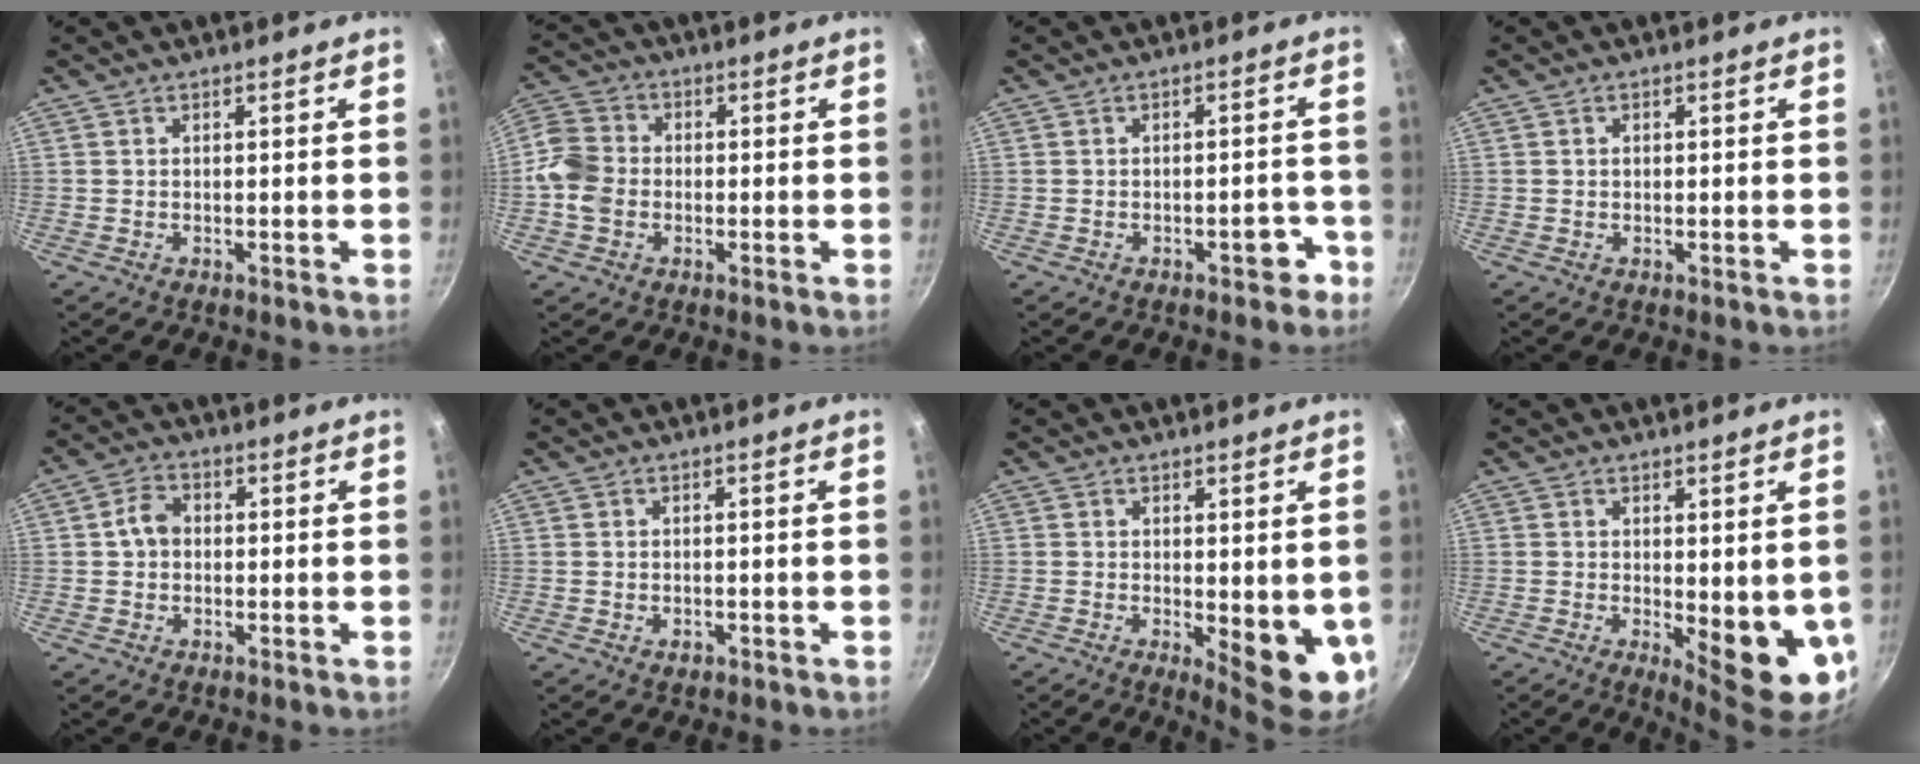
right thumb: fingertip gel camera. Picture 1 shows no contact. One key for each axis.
{"total": 8.0, "fx": -1.5, "fy": 6.6, "fz": 4.3, "tx": -0.068, "ty": 0.016, "tz": -0.048}
{"total": 3.7, "fx": -2.2, "fy": 1.9, "fz": 2.4, "tx": -0.009, "ty": 0.030, "tz": -0.018}
{"total": 0.8, "fx": 0.1, "fy": 0.7, "fz": 0.4, "tx": -0.005, "ty": 0.005, "tz": 0.001}
{"total": 4.5, "fx": 0.1, "fy": 3.6, "fz": 2.6, "tx": -0.031, "ty": 0.016, "tz": -0.006}
{"total": 1.5, "fx": -0.6, "fy": 1.0, "fz": 0.9, "tx": -0.012, "ty": 0.001, "tz": -0.009}
{"total": 9.4, "fx": -0.8, "fy": 3.4, "fz": 8.7, "tx": -0.089, "ty": -0.012, "tz": -0.001}
{"total": 10.5, "fx": -0.8, "fy": 3.9, "fz": 9.7, "tx": -0.101, "ty": -0.012, "tz": 0.002}